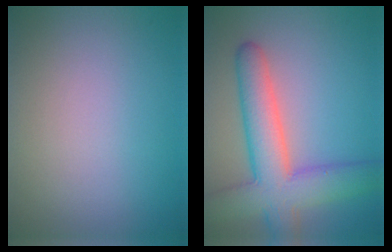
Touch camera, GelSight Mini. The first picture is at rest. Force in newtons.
{"total": 7.7, "press": 7.7, "slide": 0.5}